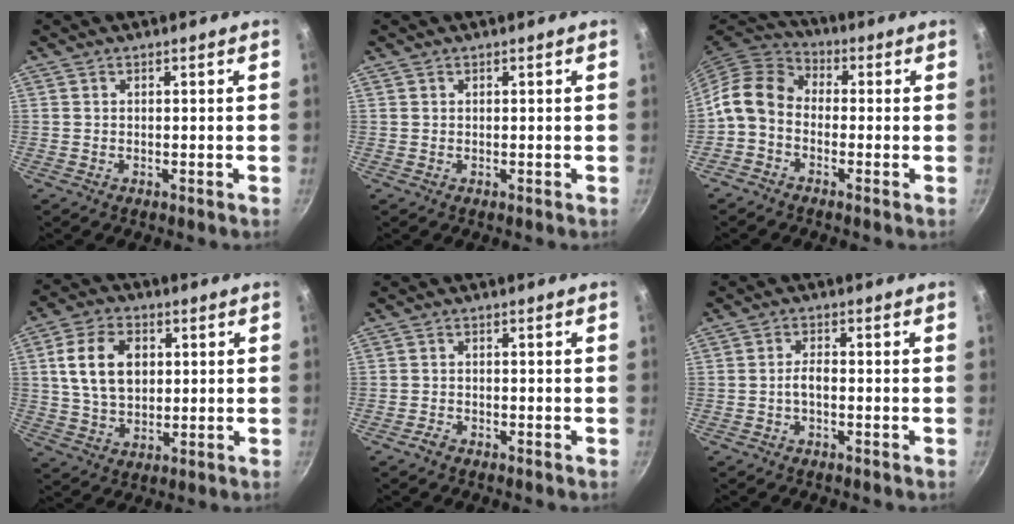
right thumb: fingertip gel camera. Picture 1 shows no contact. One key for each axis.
{"total": 0.0}
{"total": 10.9, "fx": -1.4, "fy": 8.3, "fz": 6.9, "tx": -0.119, "ty": 0.043, "tz": -0.050}
{"total": 11.7, "fx": 2.3, "fy": 8.1, "fz": 8.1, "tx": -0.129, "ty": 0.001, "tz": 0.042}
{"total": 1.5, "fx": -1.2, "fy": 0.7, "fz": 0.5, "tx": -0.012, "ty": 0.013, "tz": -0.023}
{"total": 2.5, "fx": -0.8, "fy": 1.1, "fz": 2.1, "tx": -0.036, "ty": 0.015, "tz": -0.017}